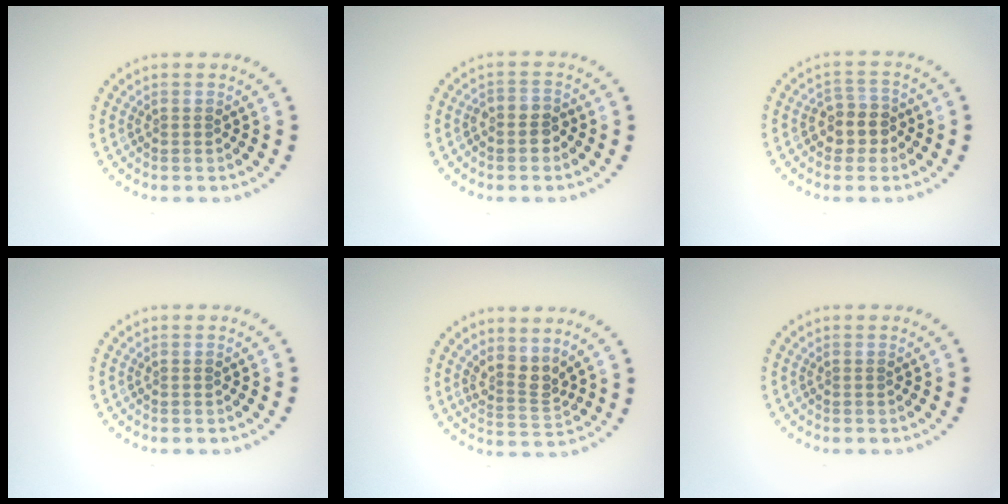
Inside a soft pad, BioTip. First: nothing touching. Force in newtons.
{"total": 1.9, "press": 1.7, "slide": 0.8}
{"total": 2.7, "press": 2.4, "slide": 1.1}
{"total": 0.0}
{"total": 2.7, "press": 2.0, "slide": 1.8}
{"total": 0.0}